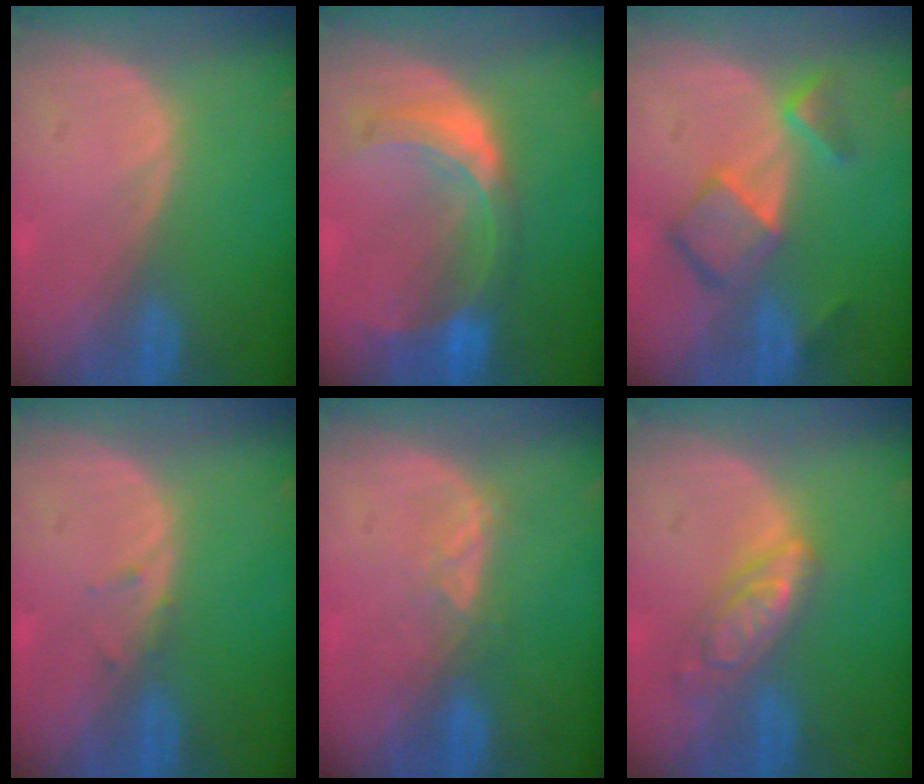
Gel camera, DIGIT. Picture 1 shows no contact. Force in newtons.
{"total": 8.1, "press": 7.2, "slide": 3.8}
{"total": 7.3, "press": 6.3, "slide": 3.7}
{"total": 0.8, "press": 0.8, "slide": 0.2}
{"total": 2.6, "press": 2.5, "slide": 0.8}
{"total": 6.2, "press": 5.5, "slide": 2.9}